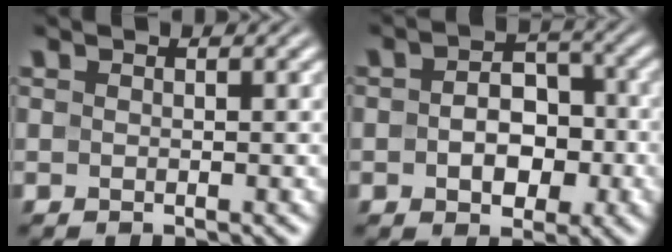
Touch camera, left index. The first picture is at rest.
{"total": 4.9, "force": [-0.7, 3.4, 3.4], "torque": [-0.046, -0.001, -0.012]}